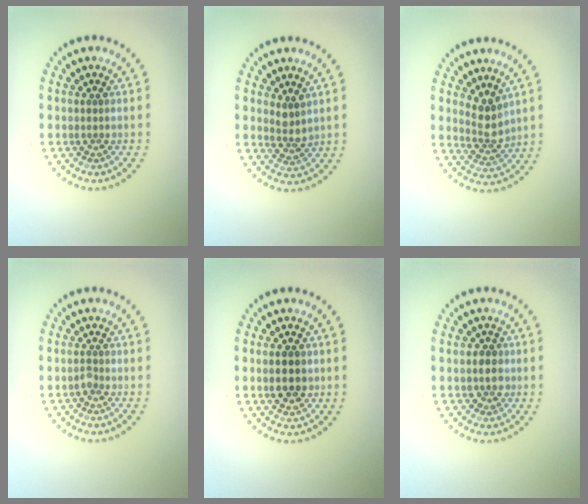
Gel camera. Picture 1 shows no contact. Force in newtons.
{"total": 1.9, "press": 1.5, "slide": 1.2}
{"total": 2.7, "press": 2.3, "slide": 1.4}
{"total": 0.7, "press": 0.5, "slide": 0.5}
{"total": 2.2, "press": 2.2, "slide": 0.1}
{"total": 2.1, "press": 1.9, "slide": 0.9}